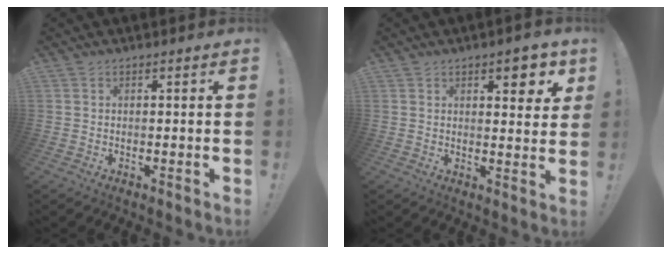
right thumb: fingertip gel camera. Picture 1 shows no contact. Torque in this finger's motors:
{"motor_torque": [-0.45, 0.83, 0.38, 0.38, 0.00]}